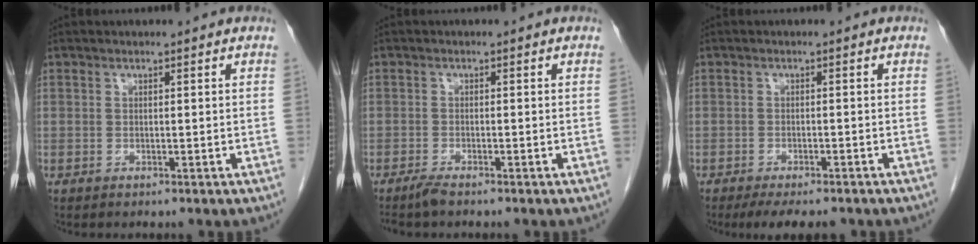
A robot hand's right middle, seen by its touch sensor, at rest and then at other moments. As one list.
[{"total": 1.6, "force": [-1.4, 0.0, 0.8], "torque": [-0.024, -0.005, -0.028]}, {"total": 7.2, "force": [-5.9, 1.8, 3.6], "torque": [-0.046, -0.009, -0.084]}]